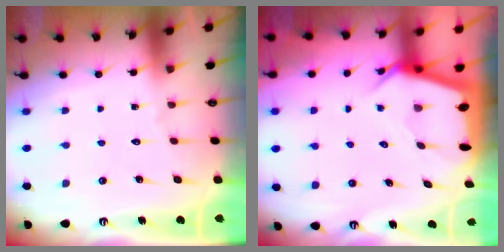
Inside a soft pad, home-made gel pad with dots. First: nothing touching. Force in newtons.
{"total": 5.3, "press": 5.2, "slide": 0.4}